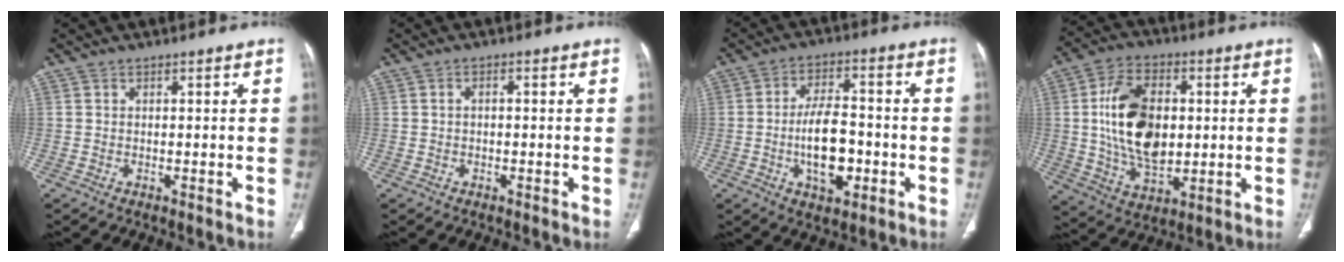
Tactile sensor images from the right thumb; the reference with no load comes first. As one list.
[{"total": 0.8, "force": [-0.1, 0.5, 0.6], "torque": [-0.011, 0.004, -0.003]}, {"total": 11.2, "force": [-2.6, 5.7, 9.3], "torque": [-0.145, 0.017, -0.042]}, {"total": 17.0, "force": [1.5, 10.4, 13.3], "torque": [-0.217, -0.003, 0.033]}]